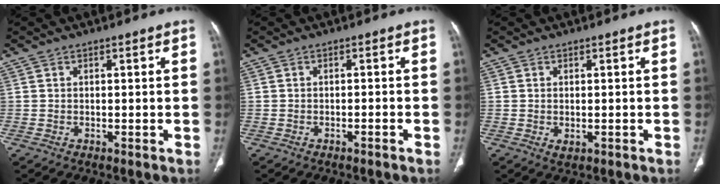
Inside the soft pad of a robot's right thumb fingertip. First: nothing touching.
{"total": 1.2, "force": [-1.0, -0.1, 0.7], "torque": [-0.020, 0.011, -0.009]}
{"total": 1.5, "force": [-0.4, 0.7, 1.2], "torque": [-0.022, -0.003, -0.001]}